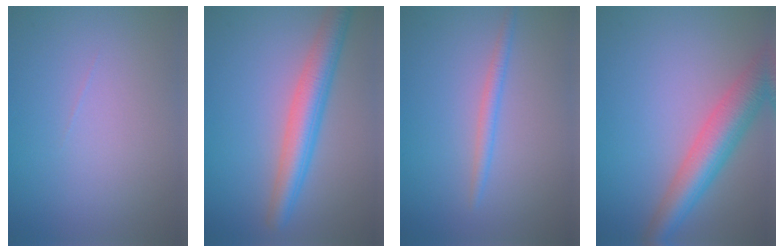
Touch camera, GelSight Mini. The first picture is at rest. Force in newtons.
{"total": 5.0, "press": 5.0, "slide": 0.1}
{"total": 1.6, "press": 1.6, "slide": 0.0}
{"total": 6.4, "press": 6.4, "slide": 0.3}